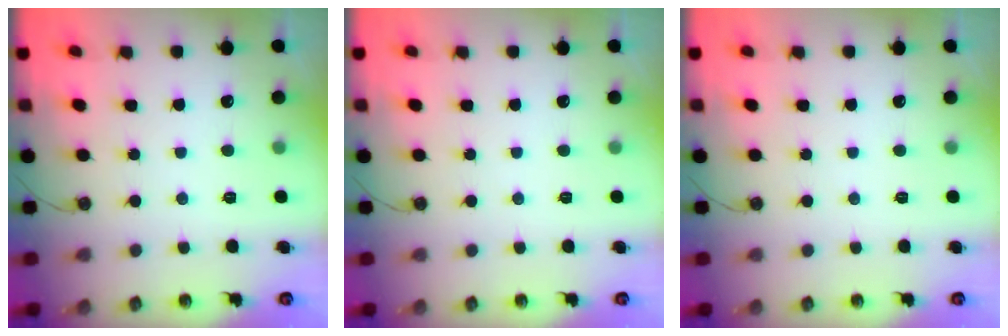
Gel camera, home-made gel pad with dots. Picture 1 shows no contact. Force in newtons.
{"total": 0.0}
{"total": 0.0}